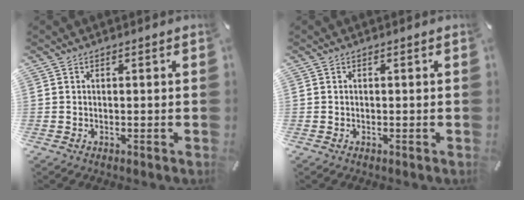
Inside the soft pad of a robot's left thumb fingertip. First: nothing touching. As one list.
[{"total": 0.0}]